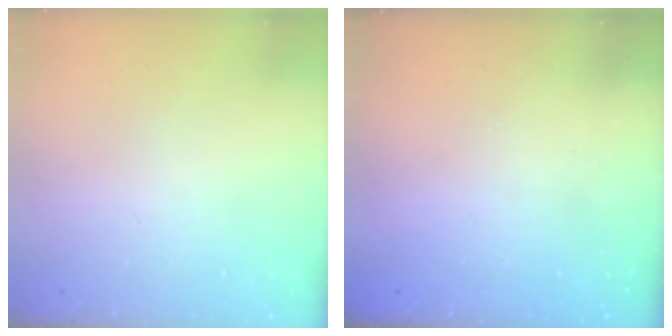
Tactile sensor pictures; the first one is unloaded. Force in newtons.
{"total": 2.3, "press": 2.1, "slide": 0.8}